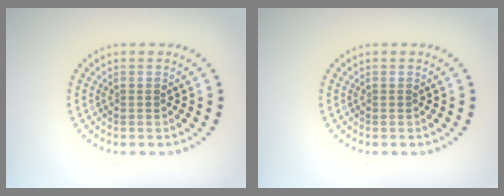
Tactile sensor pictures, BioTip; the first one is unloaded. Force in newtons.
{"total": 0.0}